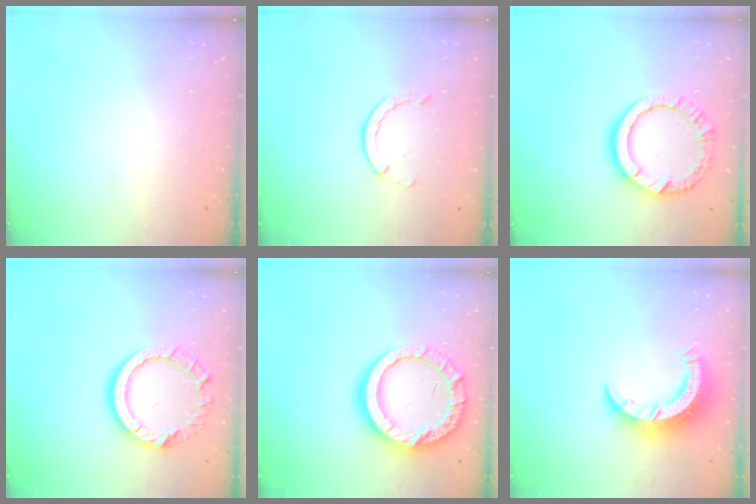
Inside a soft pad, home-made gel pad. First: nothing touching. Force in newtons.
{"total": 1.4, "press": 1.4, "slide": 0.3}
{"total": 11.7, "press": 11.7, "slide": 1.2}
{"total": 12.6, "press": 12.6, "slide": 1.2}
{"total": 16.4, "press": 16.3, "slide": 1.6}
{"total": 7.8, "press": 7.8, "slide": 0.8}